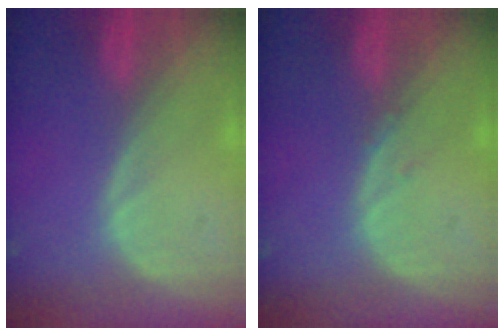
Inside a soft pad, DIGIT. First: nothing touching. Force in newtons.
{"total": 0.6, "press": 0.5, "slide": 0.1}